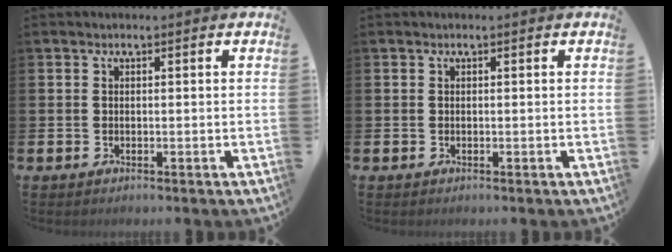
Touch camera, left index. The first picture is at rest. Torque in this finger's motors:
{"motor_torque": [0.10, 0.04, 0.02, 0.01]}